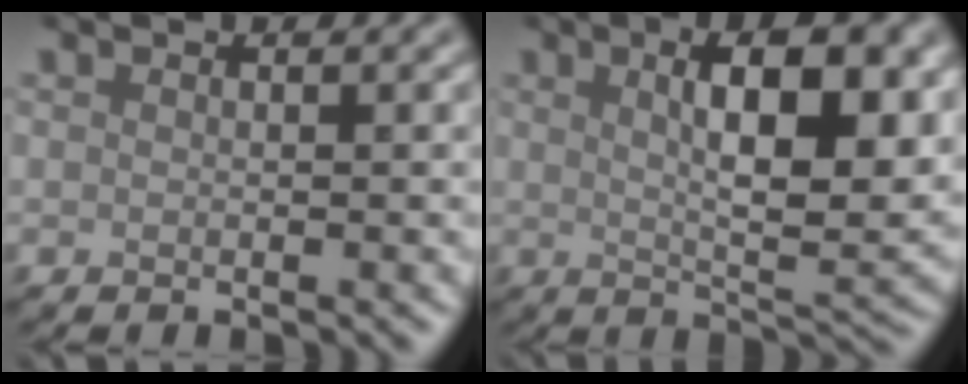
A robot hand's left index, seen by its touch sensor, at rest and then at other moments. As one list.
[{"total": 10.2, "force": [2.5, 3.3, 9.3], "torque": [-0.127, 0.001, 0.042]}]